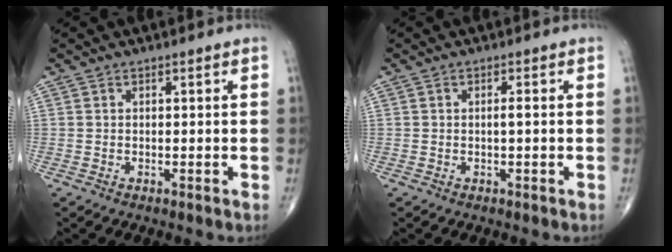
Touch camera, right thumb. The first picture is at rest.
{"total": 1.0, "force": [-0.1, 0.1, 0.9], "torque": [-0.020, -0.001, -0.002]}